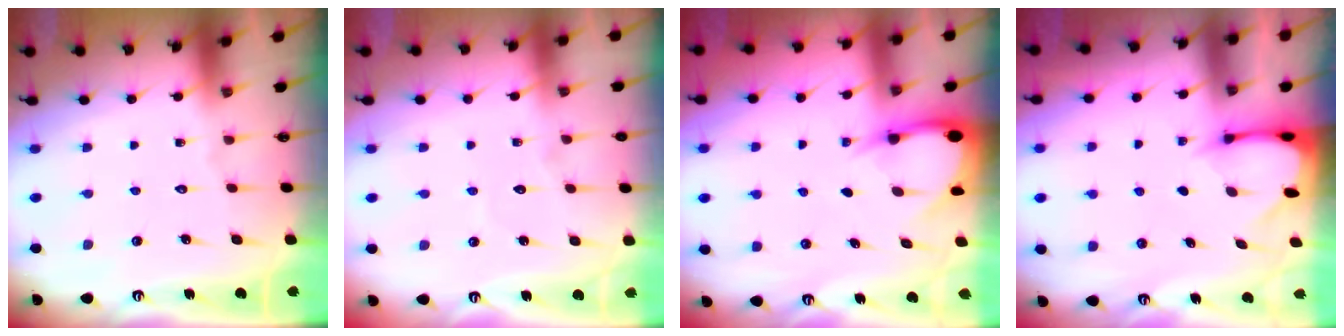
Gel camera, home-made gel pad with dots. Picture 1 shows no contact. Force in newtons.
{"total": 2.6, "press": 2.6, "slide": 0.3}
{"total": 3.7, "press": 3.7, "slide": 0.5}
{"total": 2.3, "press": 2.3, "slide": 0.3}